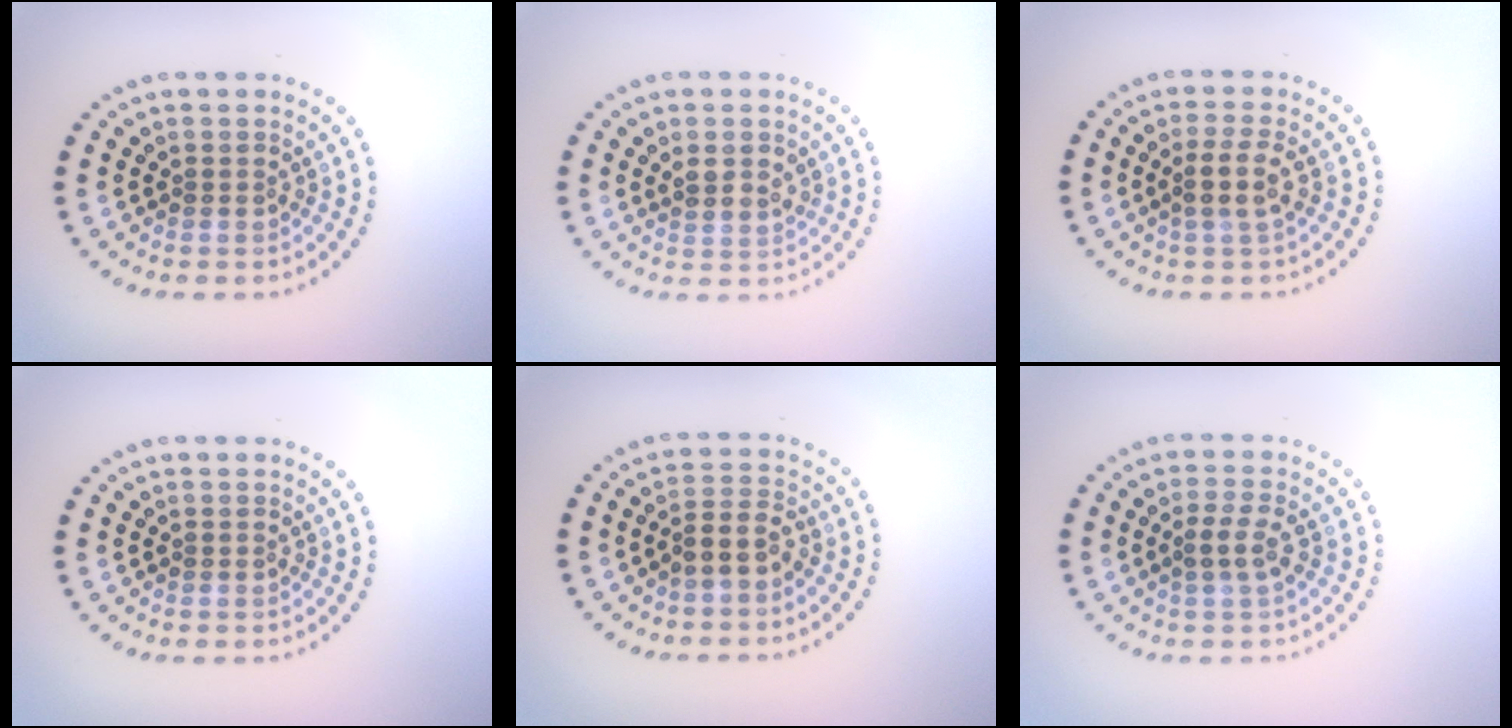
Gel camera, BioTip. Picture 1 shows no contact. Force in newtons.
{"total": 1.7, "press": 1.5, "slide": 0.8}
{"total": 2.5, "press": 2.2, "slide": 1.2}
{"total": 0.0}
{"total": 2.5, "press": 2.3, "slide": 1.1}
{"total": 2.1, "press": 2.0, "slide": 0.7}